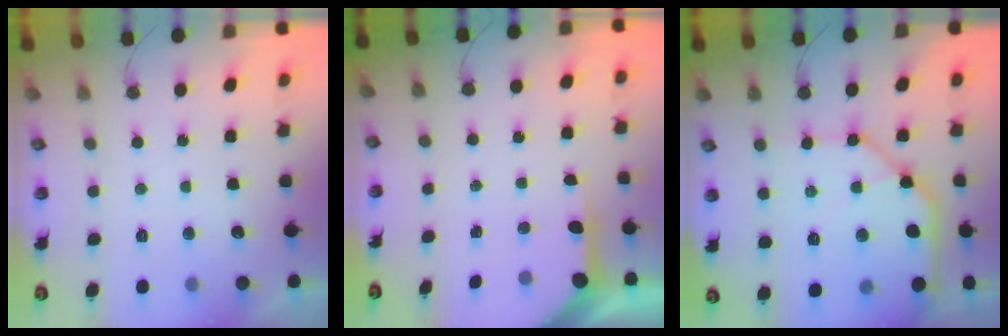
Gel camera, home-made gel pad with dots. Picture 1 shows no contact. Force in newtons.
{"total": 5.5, "press": 5.5, "slide": 0.4}
{"total": 13.4, "press": 13.3, "slide": 1.4}